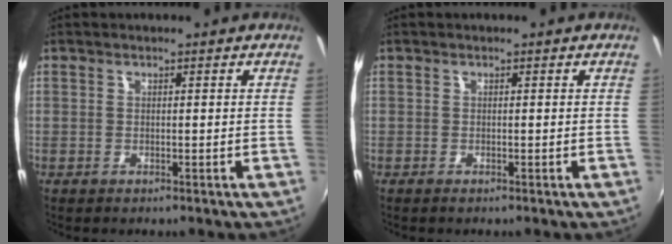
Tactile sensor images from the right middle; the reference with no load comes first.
{"total": 0.0}